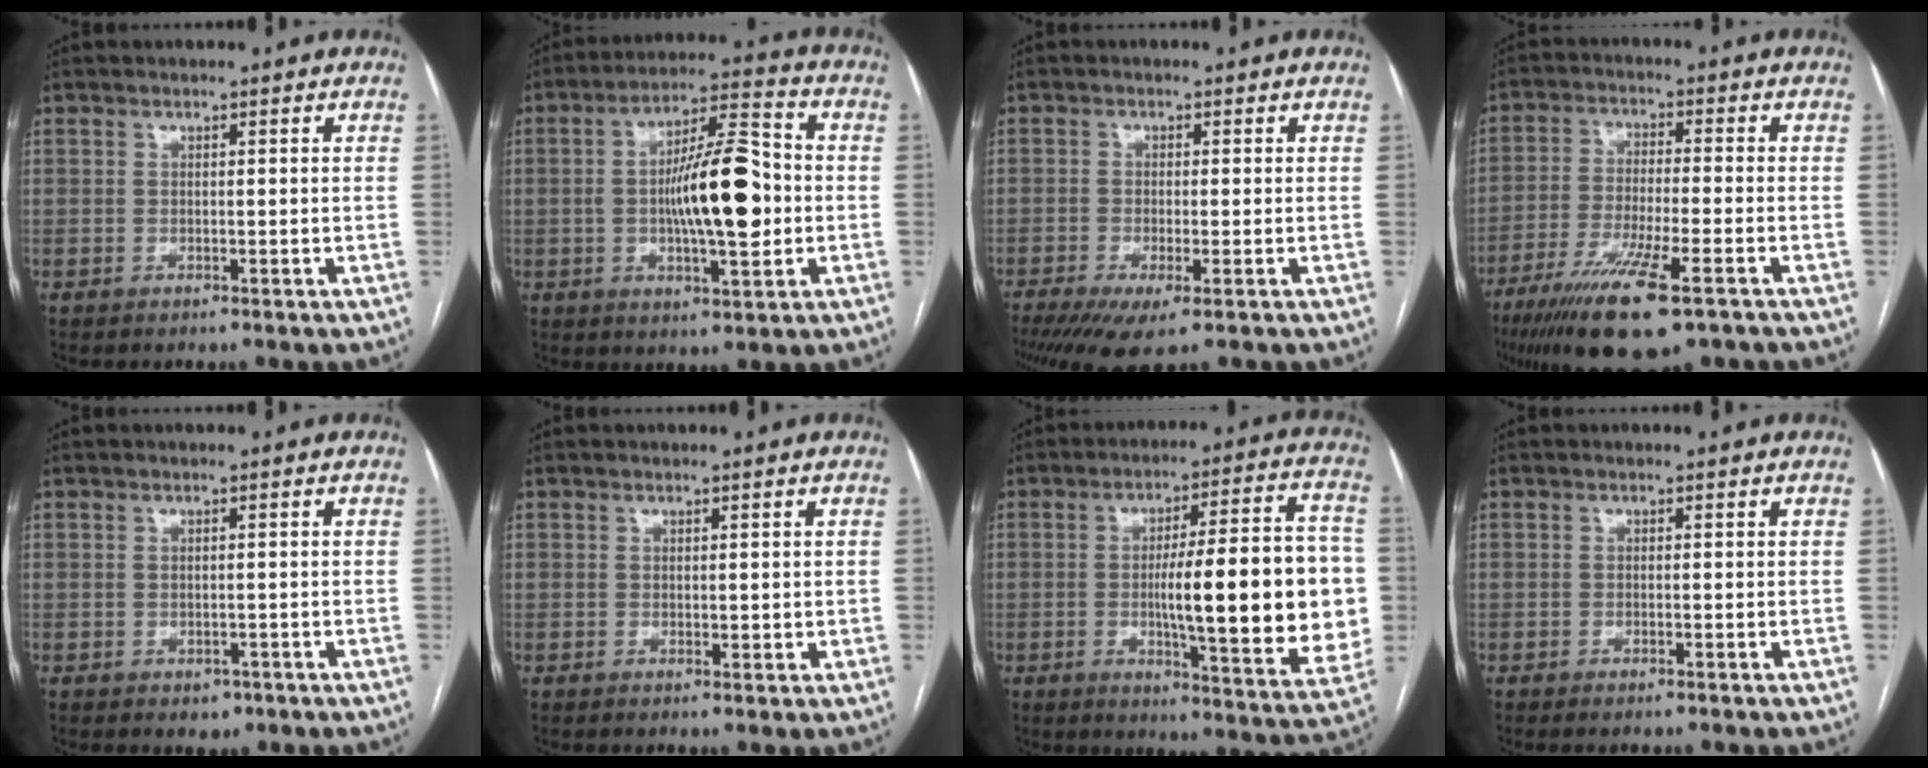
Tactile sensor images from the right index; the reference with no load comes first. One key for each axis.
{"total": 14.0, "fx": -0.8, "fy": 3.5, "fz": 13.5, "tx": -0.231, "ty": 0.018, "tz": -0.011}
{"total": 6.4, "fx": -3.5, "fy": 1.5, "fz": 5.1, "tx": -0.085, "ty": -0.017, "tz": -0.061}
{"total": 14.2, "fx": -8.8, "fy": 1.8, "fz": 11.0, "tx": -0.206, "ty": -0.039, "tz": -0.148}
{"total": 1.9, "fx": -0.9, "fy": 1.4, "fz": 0.9, "tx": -0.005, "ty": 0.002, "tz": -0.003}
{"total": 1.6, "fx": 0.3, "fy": 0.9, "fz": 1.3, "tx": -0.016, "ty": -0.005, "tz": 0.006}
{"total": 22.2, "fx": -1.3, "fy": 3.8, "fz": 21.8, "tx": -0.263, "ty": 0.018, "tz": -0.009}
{"total": 0.6, "fx": -0.4, "fy": 0.1, "fz": 0.4, "tx": -0.006, "ty": -0.001, "tz": -0.006}